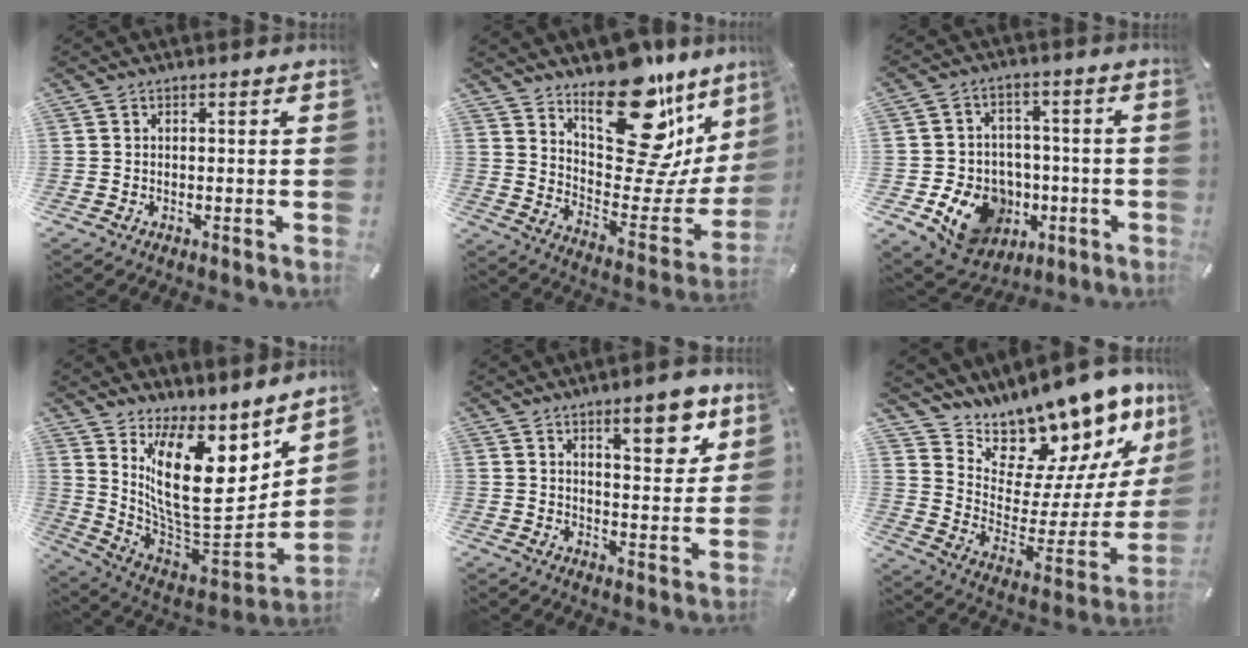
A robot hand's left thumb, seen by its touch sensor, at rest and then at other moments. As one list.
[{"total": 24.3, "force": [16.2, 12.5, 13.1], "torque": [-0.148, -0.134, 0.278]}, {"total": 13.6, "force": [-4.4, 11.6, 5.5], "torque": [-0.085, 0.025, -0.062]}, {"total": 21.9, "force": [7.6, 12.0, 16.7], "torque": [-0.294, -0.085, 0.140]}, {"total": 10.5, "force": [6.4, 3.9, 7.3], "torque": [-0.085, -0.036, 0.100]}, {"total": 13.3, "force": [12.7, 3.8, -0.2], "torque": [0.000, -0.153, 0.210]}]